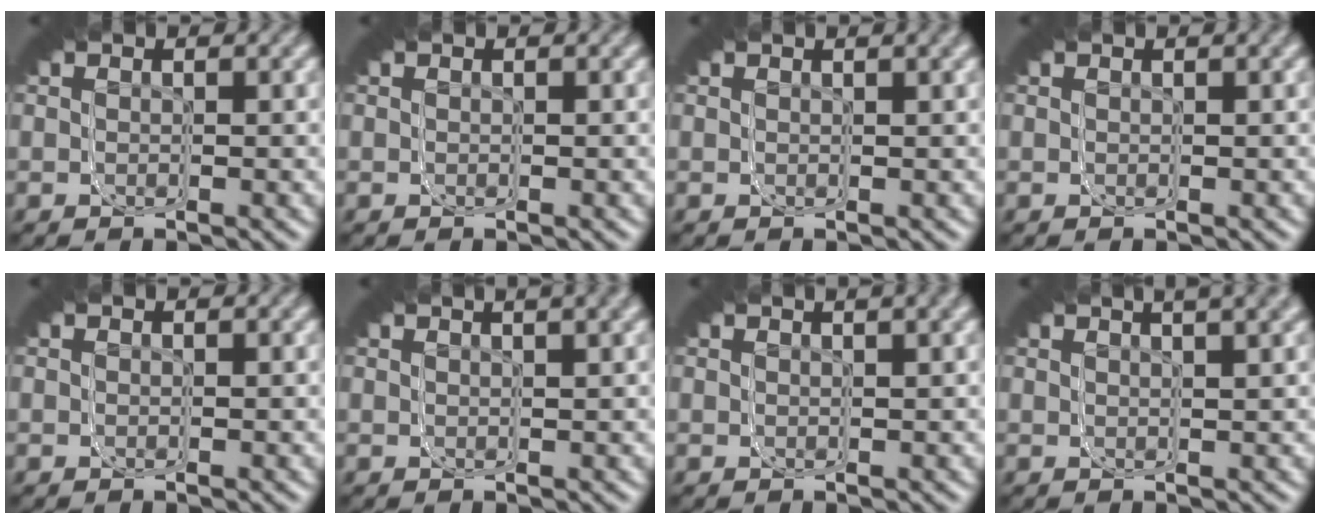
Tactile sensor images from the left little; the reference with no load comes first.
{"total": 0.0}
{"total": 0.6, "force": [0.3, -0.5, 0.0], "torque": [-0.004, 0.002, 0.006]}
{"total": 0.0}
{"total": 0.0}
{"total": 1.0, "force": [0.8, -0.5, 0.5], "torque": [-0.012, 0.004, 0.013]}
{"total": 0.8, "force": [0.5, -0.5, 0.3], "torque": [-0.009, 0.002, 0.010]}
{"total": 1.6, "force": [1.5, -0.5, 0.5], "torque": [-0.017, 0.006, 0.023]}